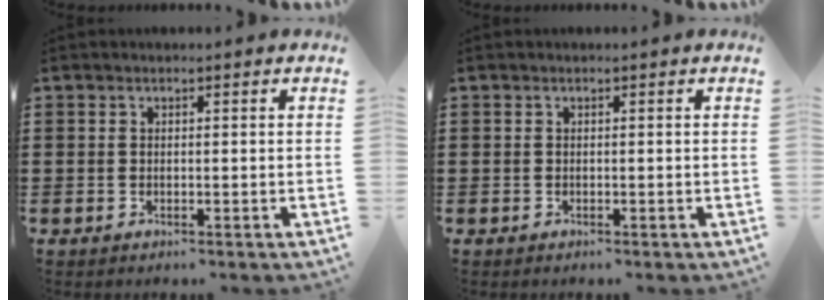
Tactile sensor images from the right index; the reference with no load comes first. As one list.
[{"total": 0.0}]